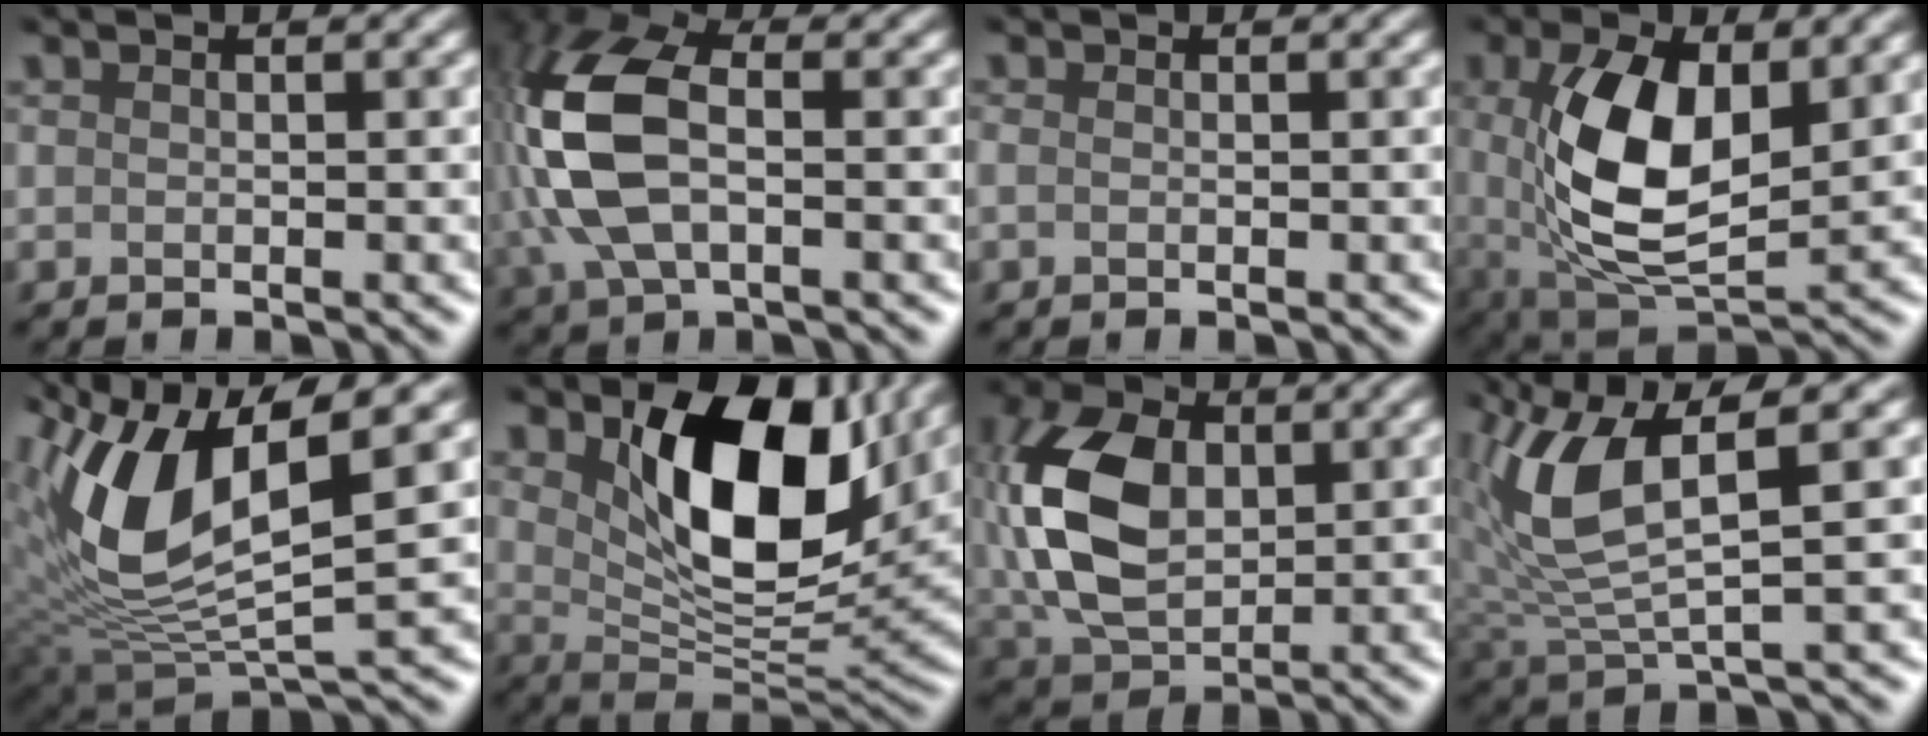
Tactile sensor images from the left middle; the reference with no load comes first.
{"total": 9.5, "force": [-0.7, 5.7, 7.5], "torque": [-0.224, 0.001, 0.002]}
{"total": 0.8, "force": [-0.5, -0.4, -0.4], "torque": [0.000, -0.005, -0.002]}
{"total": 7.6, "force": [0.9, 3.6, 6.7], "torque": [-0.156, -0.004, 0.036]}
{"total": 8.8, "force": [2.5, 3.5, 7.7], "torque": [-0.188, -0.007, 0.065]}
{"total": 10.1, "force": [4.2, 4.7, 7.9], "torque": [-0.146, -0.008, 0.090]}
{"total": 9.7, "force": [0.8, 6.6, 7.1], "torque": [-0.201, 0.014, 0.025]}
{"total": 6.0, "force": [2.1, 1.8, 5.4], "torque": [-0.159, 0.002, 0.059]}